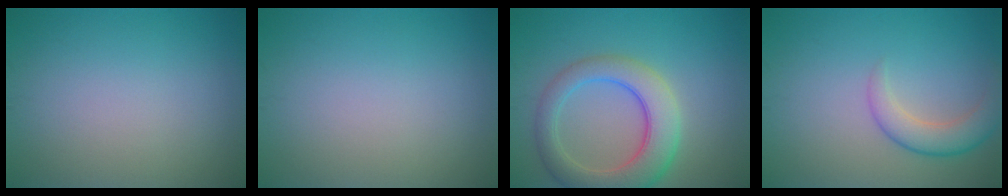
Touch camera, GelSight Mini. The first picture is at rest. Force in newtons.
{"total": 0.0}
{"total": 6.5, "press": 6.5, "slide": 0.5}
{"total": 3.4, "press": 3.4, "slide": 0.2}